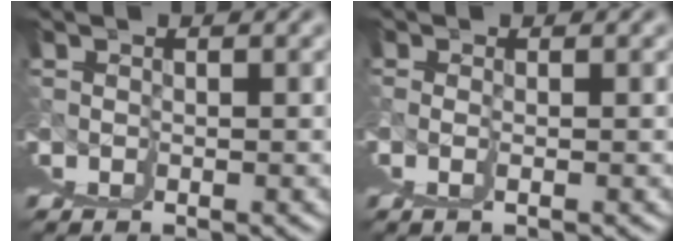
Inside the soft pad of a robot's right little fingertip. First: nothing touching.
{"total": 0.0}